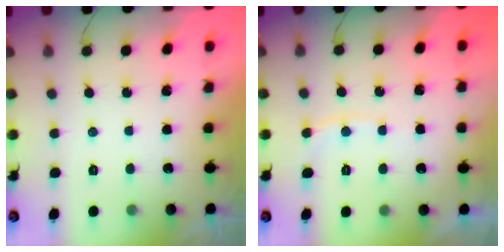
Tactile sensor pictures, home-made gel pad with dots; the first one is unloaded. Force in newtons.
{"total": 5.1, "press": 5.1, "slide": 0.5}